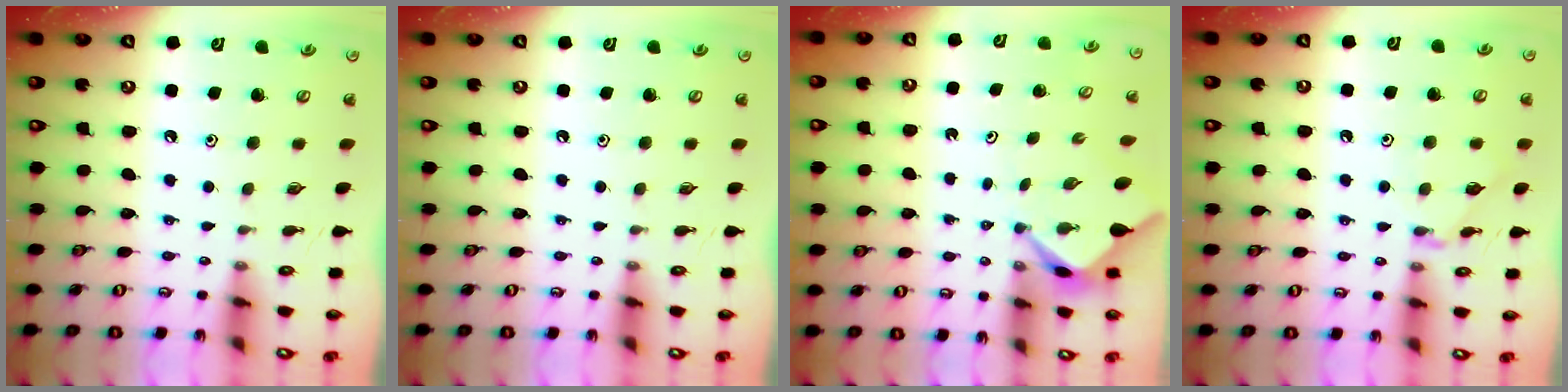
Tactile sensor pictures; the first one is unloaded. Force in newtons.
{"total": 0.0}
{"total": 2.7, "press": 2.7, "slide": 0.3}
{"total": 5.8, "press": 5.7, "slide": 0.7}